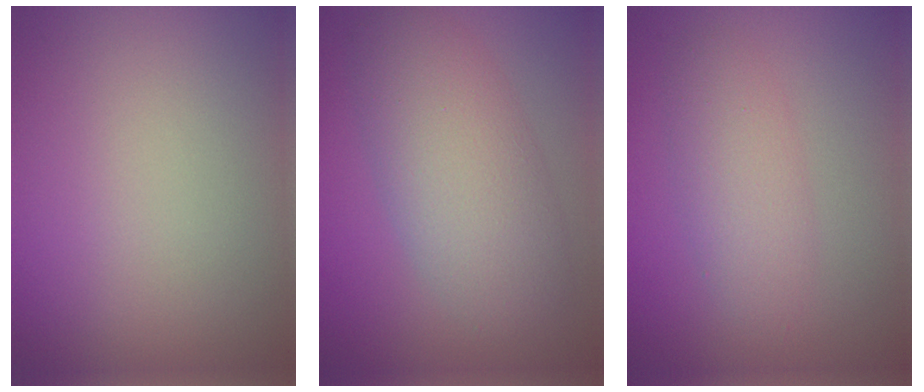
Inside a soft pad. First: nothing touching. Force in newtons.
{"total": 6.5, "press": 6.5, "slide": 0.1}
{"total": 3.0, "press": 3.0, "slide": 0.2}